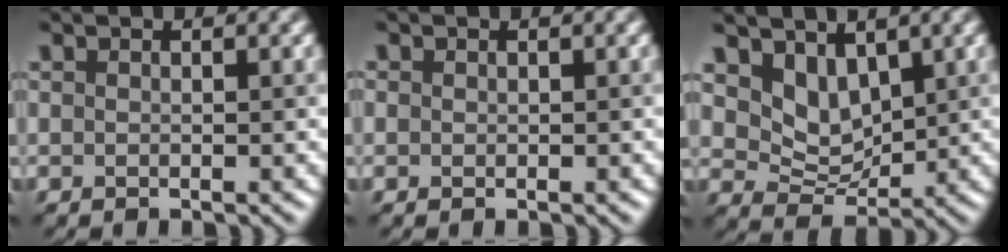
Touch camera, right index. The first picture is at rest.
{"total": 0.6, "force": [0.1, 0.1, -0.6], "torque": [0.005, -0.002, 0.005]}
{"total": 3.5, "force": [2.3, 2.3, 1.3], "torque": [-0.042, -0.015, 0.039]}